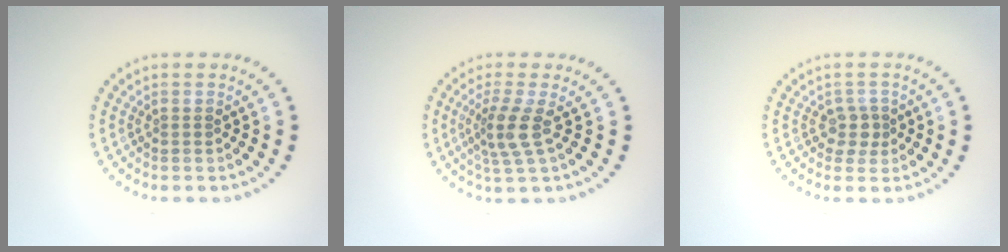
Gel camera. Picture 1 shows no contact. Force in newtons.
{"total": 2.9, "press": 2.2, "slide": 1.8}
{"total": 1.8, "press": 1.4, "slide": 1.1}